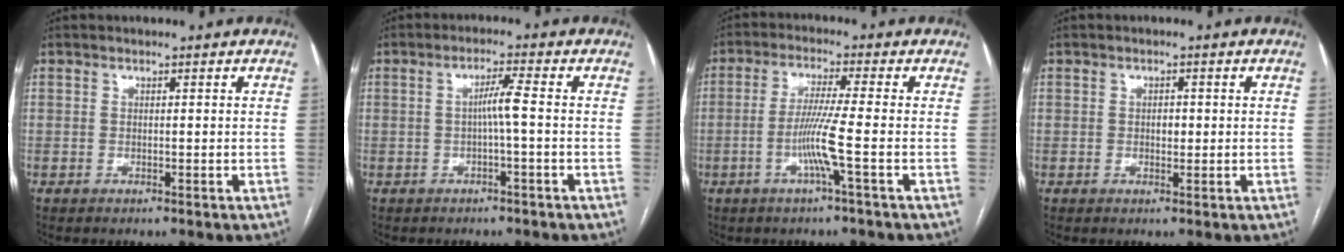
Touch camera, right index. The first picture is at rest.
{"total": 3.2, "force": [-0.5, -0.5, 3.2], "torque": [-0.055, 0.007, -0.005]}
{"total": 6.6, "force": [-2.1, -1.2, 6.1], "torque": [-0.122, -0.007, -0.044]}
{"total": 1.6, "force": [0.0, 1.0, 1.2], "torque": [-0.019, 0.002, 0.000]}